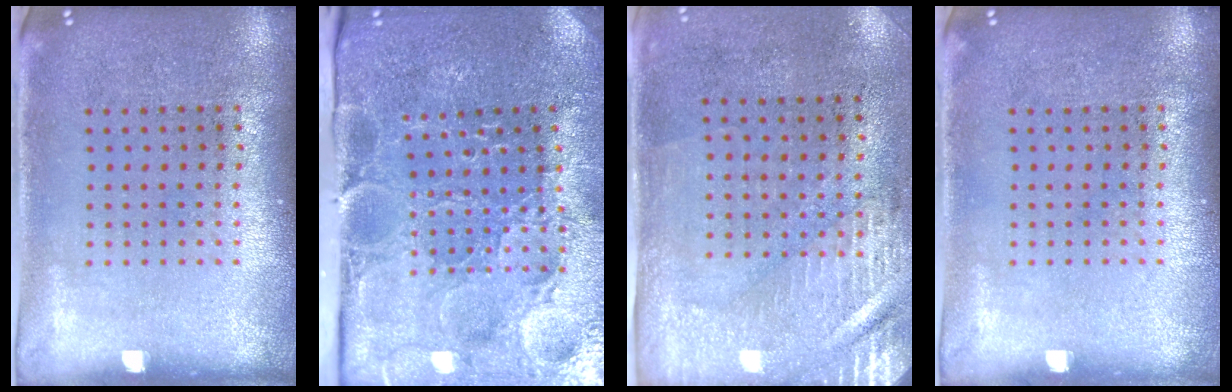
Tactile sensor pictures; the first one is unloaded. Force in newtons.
{"total": 3.7, "press": 3.7, "slide": 0.7}
{"total": 2.9, "press": 2.5, "slide": 1.5}
{"total": 0.0}